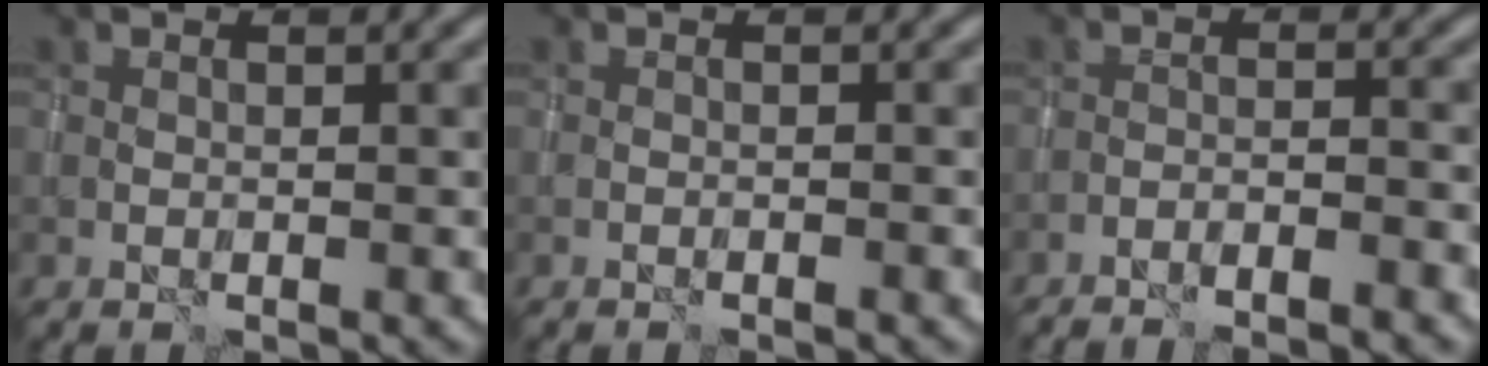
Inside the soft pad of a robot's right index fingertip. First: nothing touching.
{"total": 0.6, "force": [-0.5, 0.0, 0.2], "torque": [-0.003, 0.002, -0.011]}
{"total": 4.0, "force": [-3.7, 0.6, 1.5], "torque": [-0.023, 0.008, -0.055]}